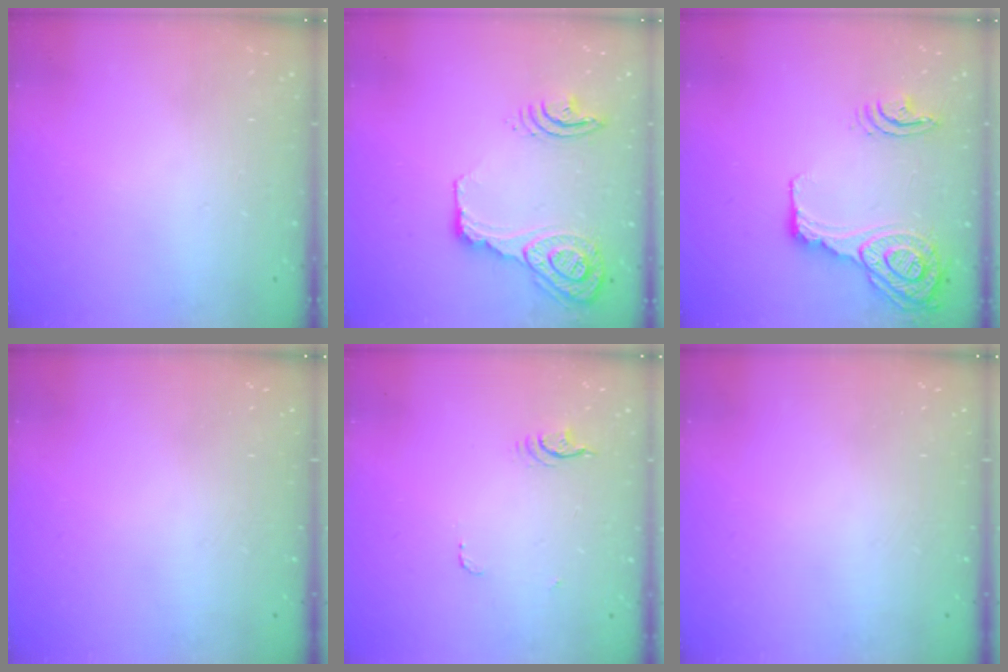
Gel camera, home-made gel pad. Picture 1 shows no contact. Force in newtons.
{"total": 17.7, "press": 17.1, "slide": 4.4}
{"total": 18.9, "press": 18.6, "slide": 3.2}
{"total": 0.0}
{"total": 3.8, "press": 3.4, "slide": 1.6}
{"total": 0.0}